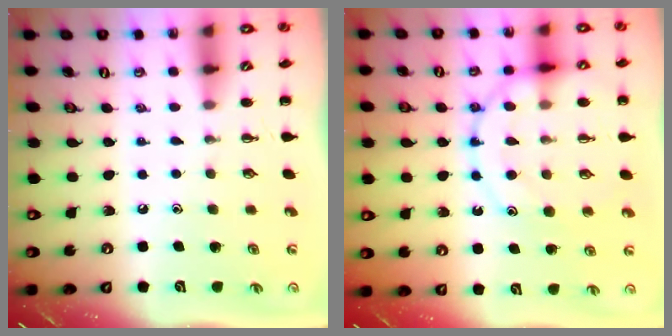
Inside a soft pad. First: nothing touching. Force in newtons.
{"total": 14.2, "press": 14.1, "slide": 1.2}